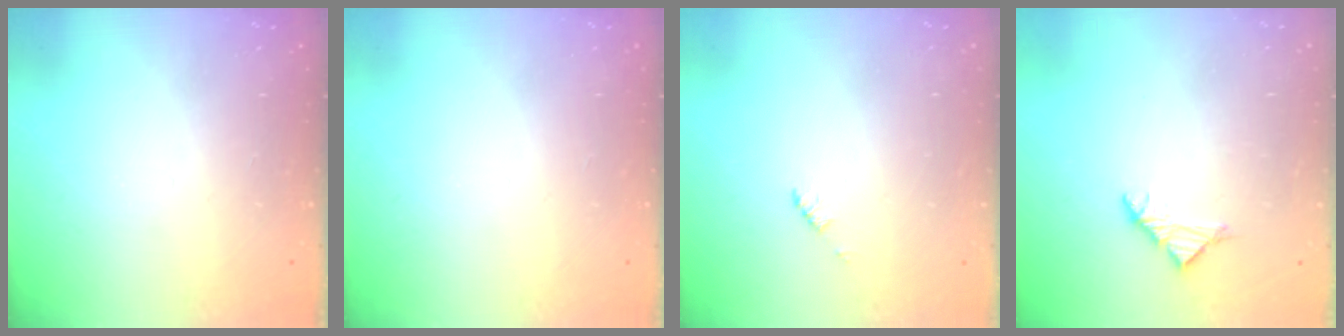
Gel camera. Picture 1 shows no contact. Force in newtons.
{"total": 0.0}
{"total": 1.2, "press": 1.2, "slide": 0.2}
{"total": 3.5, "press": 3.4, "slide": 0.9}